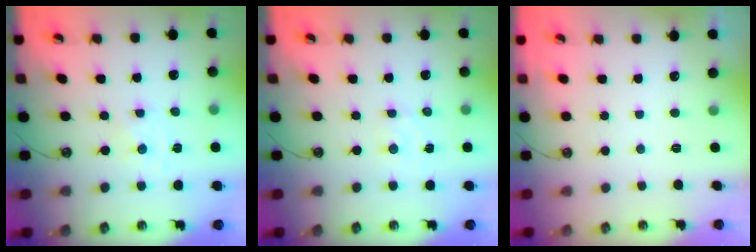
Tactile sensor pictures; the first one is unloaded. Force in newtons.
{"total": 1.8, "press": 1.8, "slide": 0.3}
{"total": 0.0}